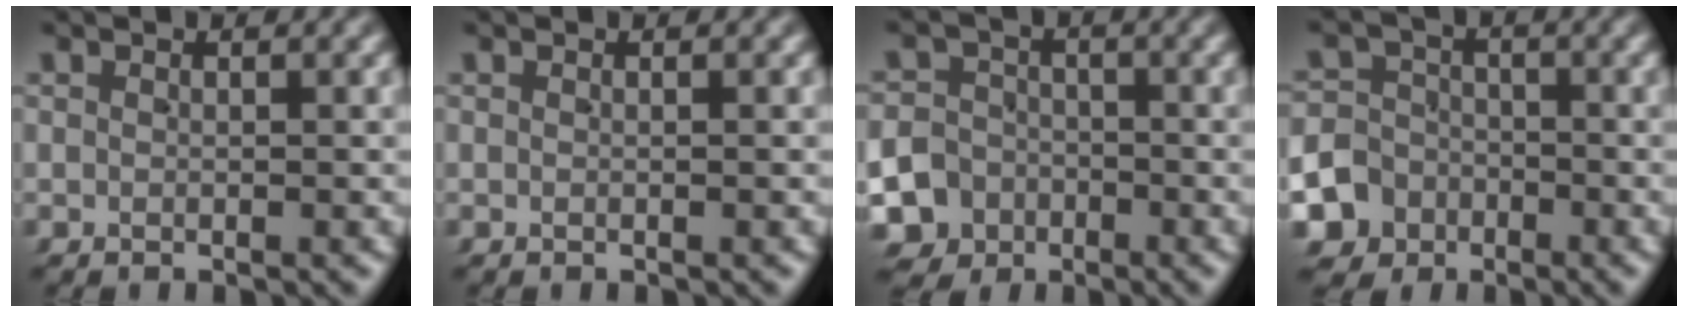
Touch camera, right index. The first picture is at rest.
{"total": 0.0}
{"total": 12.6, "force": [-5.7, 11.0, 2.5], "torque": [-0.063, -0.046, -0.103]}
{"total": 10.4, "force": [-4.8, 9.0, 2.2], "torque": [-0.054, -0.033, -0.087]}